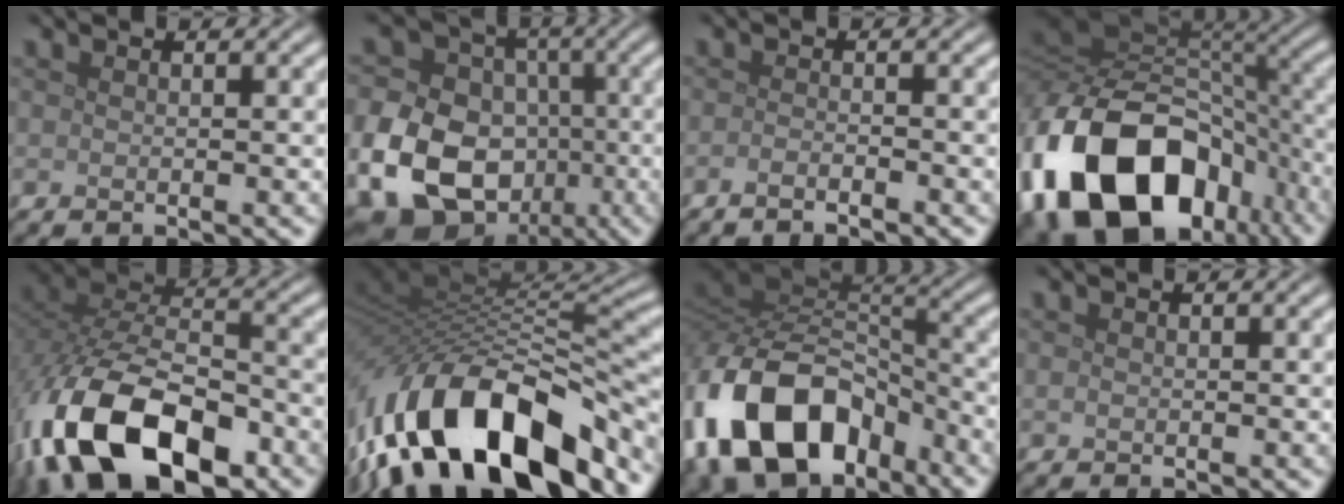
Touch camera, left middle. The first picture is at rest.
{"total": 12.7, "force": [-4.0, 10.2, 6.5], "torque": [-0.141, -0.030, -0.082]}
{"total": 1.5, "force": [-1.1, 0.3, 1.0], "torque": [-0.014, -0.001, -0.026]}
{"total": 18.2, "force": [-7.5, 12.4, 11.0], "torque": [-0.230, -0.020, -0.128]}
{"total": 15.1, "force": [-7.9, 8.0, 10.2], "torque": [-0.213, -0.023, -0.144]}
{"total": 16.3, "force": [-8.3, 7.6, 11.8], "torque": [-0.218, 0.011, -0.147]}
{"total": 14.6, "force": [-7.2, 9.1, 8.9], "torque": [-0.192, -0.004, -0.138]}
{"total": 0.0}